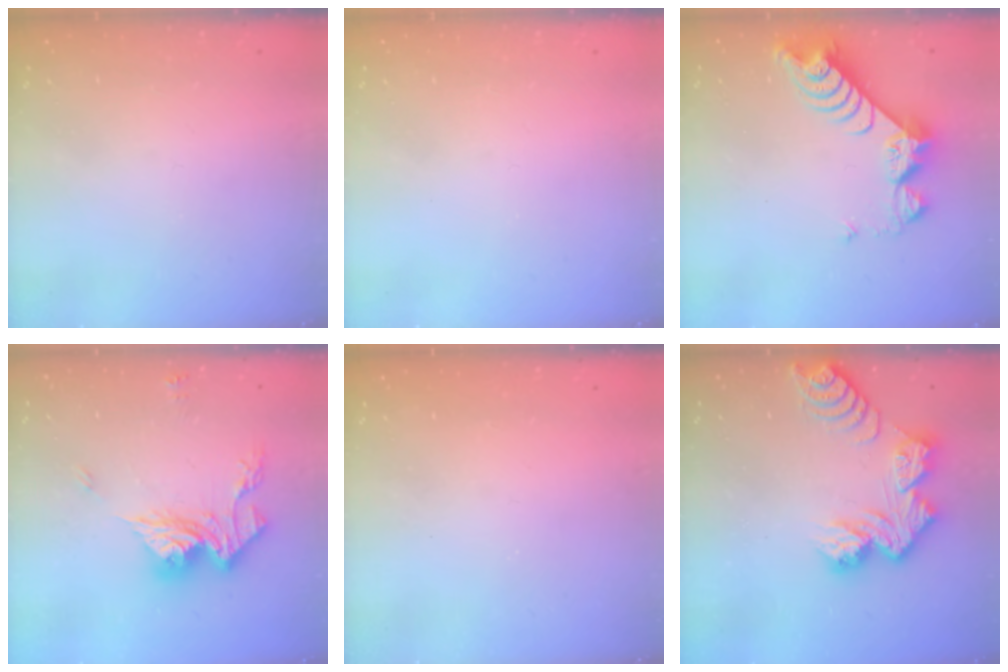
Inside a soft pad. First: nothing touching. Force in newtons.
{"total": 0.0}
{"total": 8.8, "press": 8.7, "slide": 0.9}
{"total": 14.7, "press": 14.6, "slide": 1.5}
{"total": 0.0}
{"total": 10.8, "press": 10.7, "slide": 1.1}